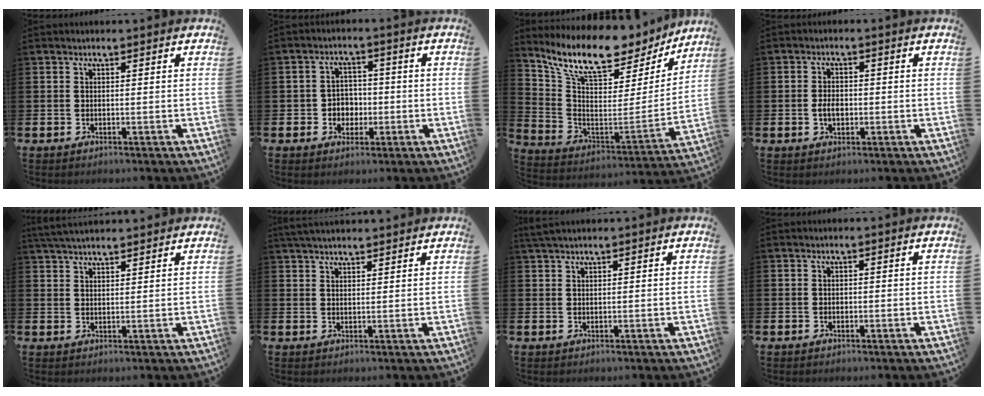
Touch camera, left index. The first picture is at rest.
{"total": 3.4, "force": [-0.7, 3.2, 0.9], "torque": [-0.020, 0.001, -0.021]}
{"total": 11.4, "force": [9.4, 3.8, 5.1], "torque": [-0.134, -0.061, 0.162]}
{"total": 2.7, "force": [-0.4, 1.8, 2.0], "torque": [-0.022, -0.002, -0.012]}
{"total": 3.8, "force": [3.6, 0.5, 1.1], "torque": [-0.029, -0.009, 0.068]}
{"total": 3.2, "force": [3.1, 0.4, 0.8], "torque": [-0.022, -0.008, 0.057]}
{"total": 1.8, "force": [1.5, 0.3, 0.8], "torque": [-0.026, 0.009, 0.029]}
{"total": 0.6, "force": [-0.2, 0.5, 0.1], "torque": [-0.011, 0.008, -0.004]}